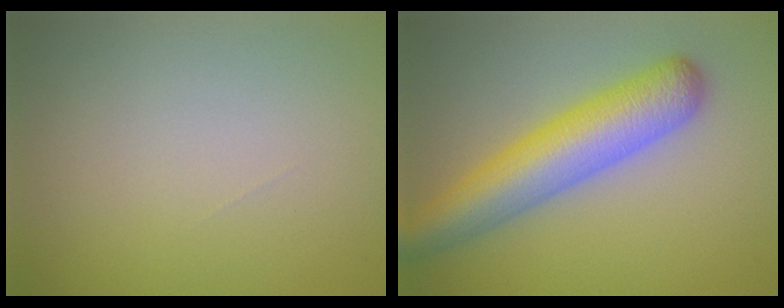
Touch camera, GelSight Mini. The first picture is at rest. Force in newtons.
{"total": 7.1, "press": 7.1, "slide": 0.2}